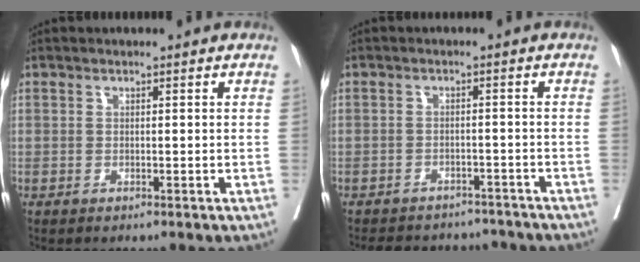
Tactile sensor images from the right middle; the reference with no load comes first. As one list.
[{"total": 10.6, "force": [-9.7, 3.6, 2.0], "torque": [-0.031, 0.016, -0.118]}]